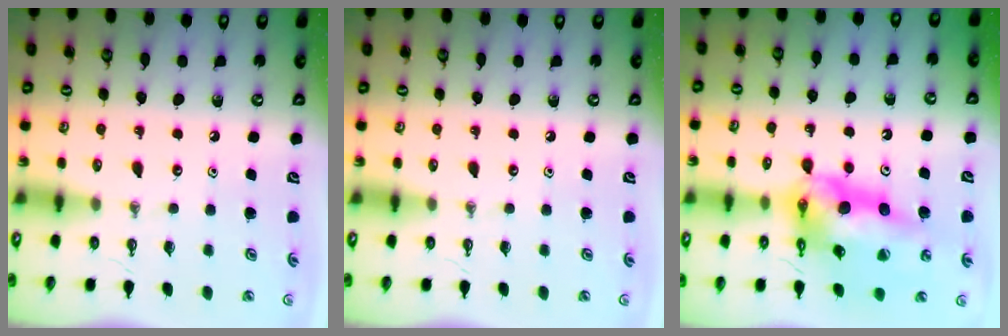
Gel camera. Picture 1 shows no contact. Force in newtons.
{"total": 0.0}
{"total": 19.4, "press": 19.3, "slide": 1.8}